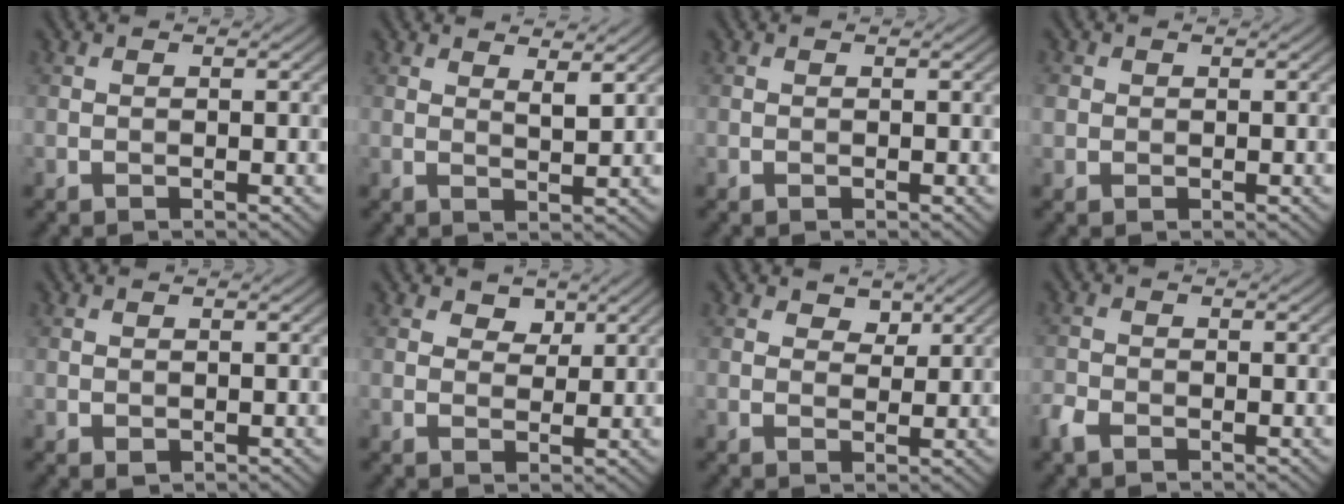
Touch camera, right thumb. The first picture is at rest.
{"total": 2.4, "force": [1.8, 0.4, 1.5], "torque": [-0.025, -0.005, 0.032]}
{"total": 0.0}
{"total": 1.6, "force": [0.2, 1.5, 0.5], "torque": [-0.015, -0.002, 0.001]}
{"total": 0.5, "force": [-0.1, 0.5, 0.3], "torque": [-0.003, -0.005, -0.001]}
{"total": 2.5, "force": [1.6, 1.6, 1.2], "torque": [-0.023, 0.000, 0.023]}
{"total": 2.4, "force": [1.6, 1.4, 1.1], "torque": [-0.020, -0.001, 0.025]}
{"total": 2.3, "force": [-1.7, 1.1, 1.1], "torque": [-0.028, -0.004, -0.044]}